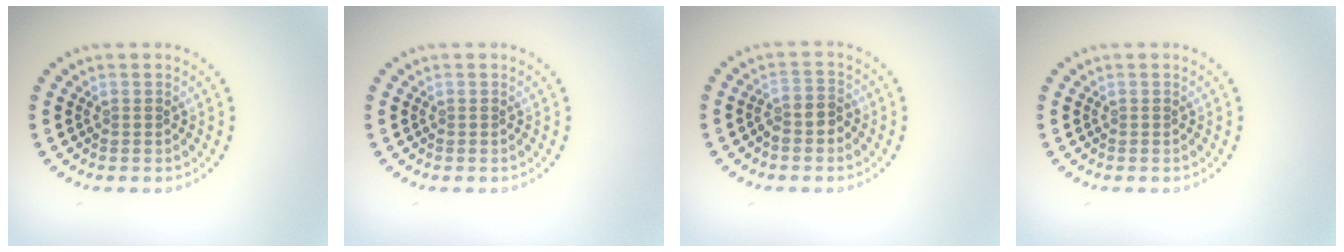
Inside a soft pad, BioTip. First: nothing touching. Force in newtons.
{"total": 0.0}
{"total": 2.2, "press": 1.9, "slide": 1.2}
{"total": 0.0}